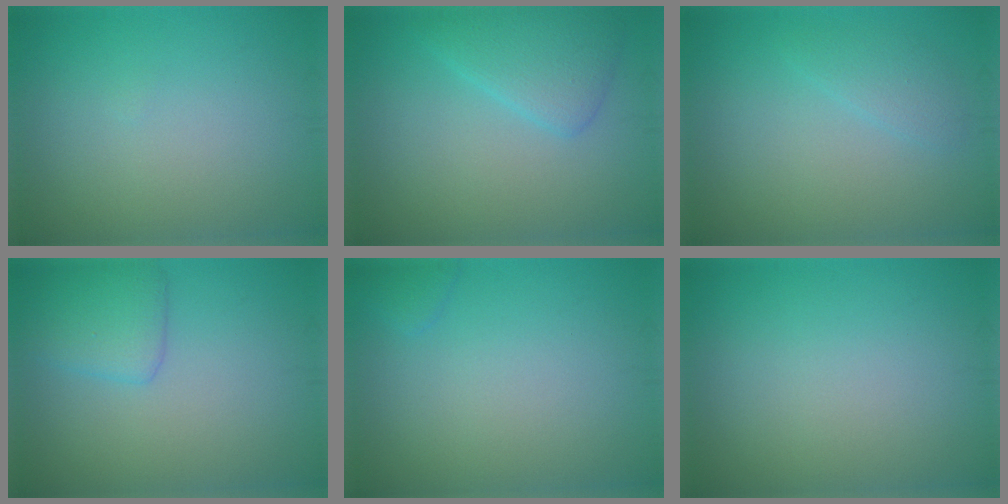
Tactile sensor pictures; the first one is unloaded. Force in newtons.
{"total": 3.3, "press": 3.3, "slide": 0.2}
{"total": 1.5, "press": 1.5, "slide": 0.1}
{"total": 2.7, "press": 2.7, "slide": 0.1}
{"total": 0.8, "press": 0.8, "slide": 0.1}
{"total": 0.0}